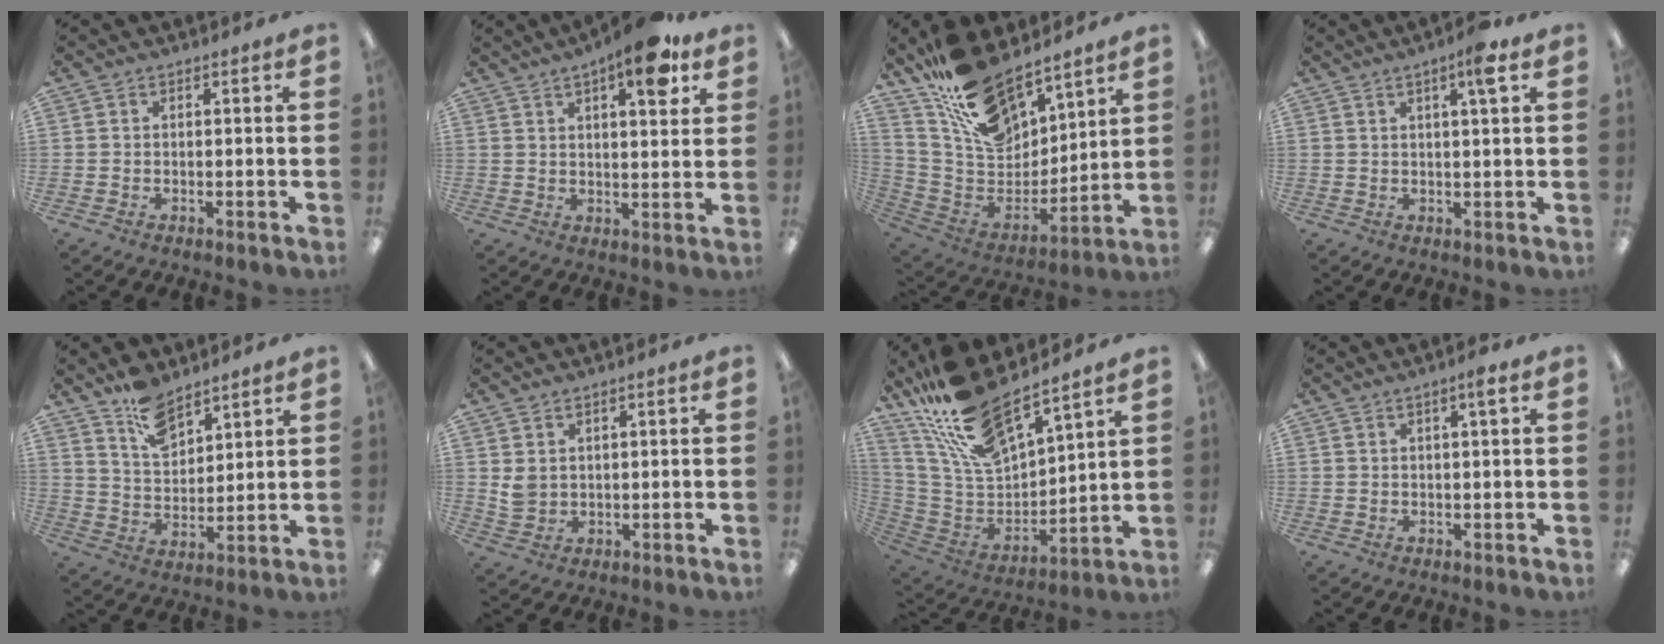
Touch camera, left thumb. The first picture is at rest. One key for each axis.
{"total": 10.6, "fx": 6.4, "fy": 3.3, "fz": 7.8, "tx": -0.098, "ty": -0.033, "tz": 0.100}
{"total": 19.4, "fx": 15.0, "fy": 8.8, "fz": 8.5, "tx": -0.173, "ty": -0.097, "tz": 0.277}
{"total": 5.1, "fx": 2.9, "fy": 0.5, "fz": 4.1, "tx": -0.072, "ty": -0.002, "tz": 0.043}
{"total": 9.9, "fx": 7.5, "fy": 4.9, "fz": 4.1, "tx": -0.066, "ty": -0.043, "tz": 0.136}
{"total": 3.5, "fx": 1.6, "fy": 2.5, "fz": 1.9, "tx": -0.038, "ty": 0.002, "tz": 0.033}
{"total": 19.7, "fx": 16.1, "fy": 5.7, "fz": 9.8, "tx": -0.219, "ty": -0.102, "tz": 0.287}
{"total": 2.4, "fx": 1.3, "fy": 0.2, "fz": 1.9, "tx": -0.034, "ty": -0.002, "tz": 0.020}